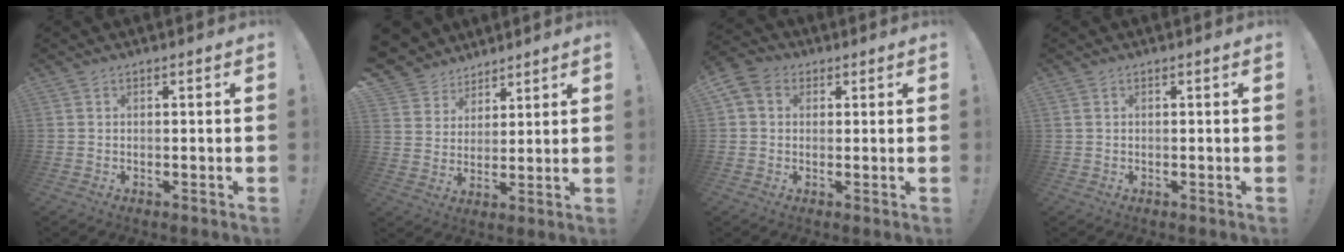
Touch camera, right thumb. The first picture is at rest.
{"total": 7.5, "force": [5.2, 5.4, 0.4], "torque": [-0.017, -0.045, 0.109]}
{"total": 5.9, "force": [1.9, 4.7, 3.0], "torque": [-0.064, 0.004, 0.039]}
{"total": 0.7, "force": [0.3, 0.5, 0.4], "torque": [-0.012, 0.004, 0.007]}